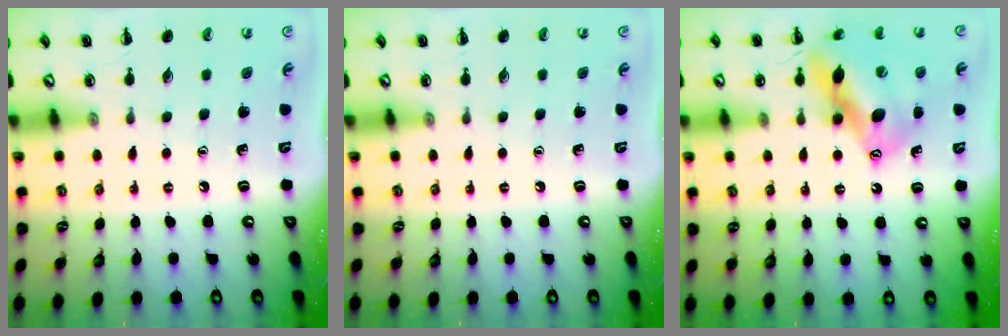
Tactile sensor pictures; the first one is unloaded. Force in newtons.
{"total": 0.0}
{"total": 14.5, "press": 13.9, "slide": 4.3}